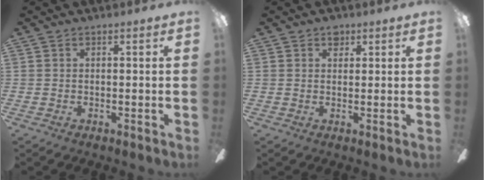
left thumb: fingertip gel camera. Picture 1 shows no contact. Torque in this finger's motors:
{"motor_torque": [0.10, -0.03, 0.26, -0.36, 0.00]}